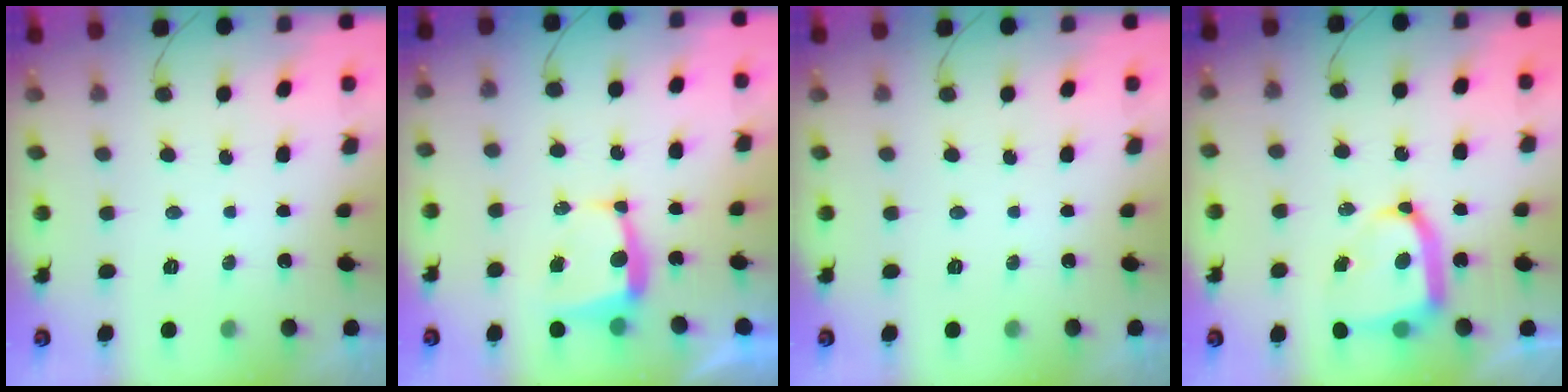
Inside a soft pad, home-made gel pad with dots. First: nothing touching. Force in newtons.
{"total": 5.8, "press": 5.8, "slide": 0.4}
{"total": 0.0}
{"total": 12.8, "press": 12.5, "slide": 2.3}